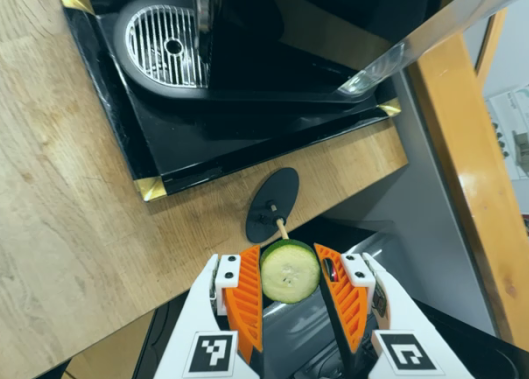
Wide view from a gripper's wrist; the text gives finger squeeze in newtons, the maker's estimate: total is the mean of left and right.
{"total": 9.2, "left": 9.2, "right": 9.2}